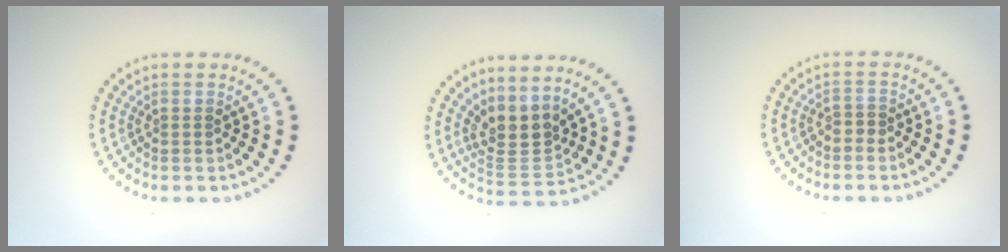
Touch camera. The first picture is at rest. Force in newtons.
{"total": 3.2, "press": 2.4, "slide": 2.1}
{"total": 0.6, "press": 0.3, "slide": 0.5}